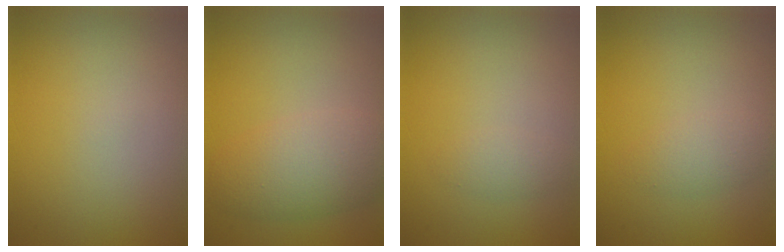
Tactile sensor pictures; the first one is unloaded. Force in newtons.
{"total": 4.5, "press": 4.5, "slide": 0.2}
{"total": 1.1, "press": 1.1, "slide": 0.1}
{"total": 1.7, "press": 1.7, "slide": 0.0}